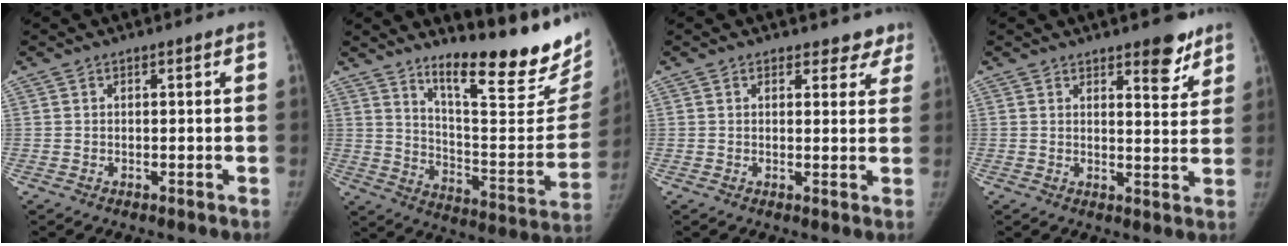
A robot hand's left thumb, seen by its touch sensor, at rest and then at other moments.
{"total": 23.3, "force": [17.9, 5.0, 14.1], "torque": [-0.166, -0.136, 0.260]}
{"total": 5.1, "force": [4.1, 2.8, 1.0], "torque": [0.032, -0.015, 0.039]}
{"total": 6.6, "force": [4.6, 2.4, 4.0], "torque": [-0.026, -0.031, 0.059]}